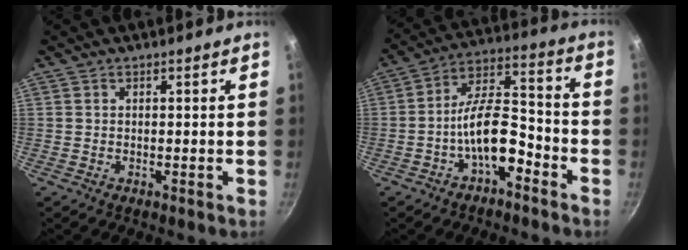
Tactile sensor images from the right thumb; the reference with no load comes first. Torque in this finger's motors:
{"motor_torque": [2.66, 1.92, 1.73, -1.05, 0.80]}